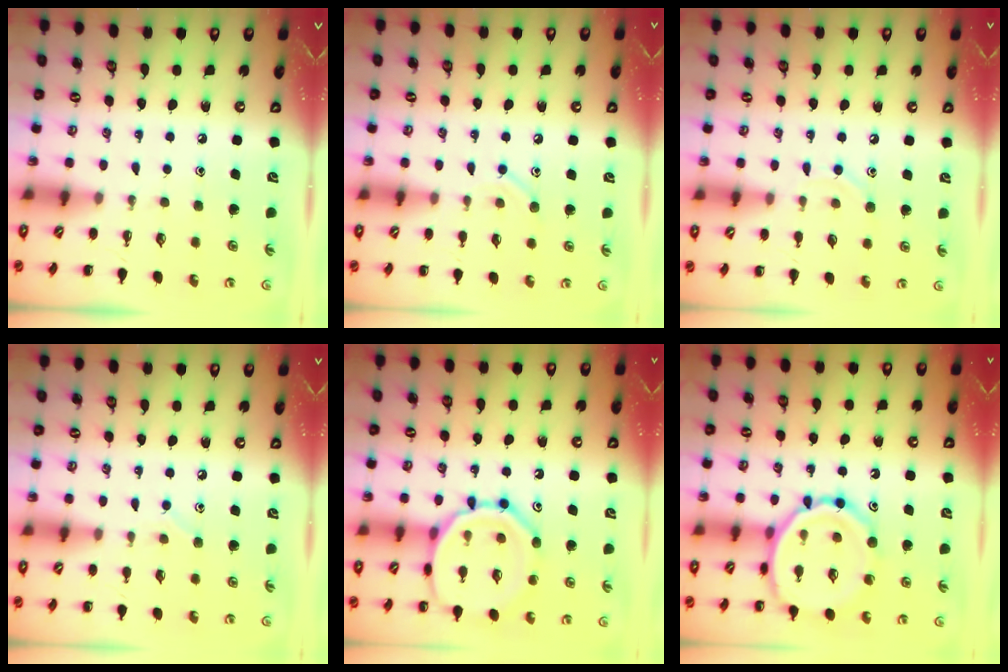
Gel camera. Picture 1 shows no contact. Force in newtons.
{"total": 7.2, "press": 7.1, "slide": 1.5}
{"total": 5.5, "press": 5.3, "slide": 1.3}
{"total": 5.5, "press": 5.3, "slide": 1.5}
{"total": 15.8, "press": 15.7, "slide": 0.9}
{"total": 15.2, "press": 15.1, "slide": 1.7}